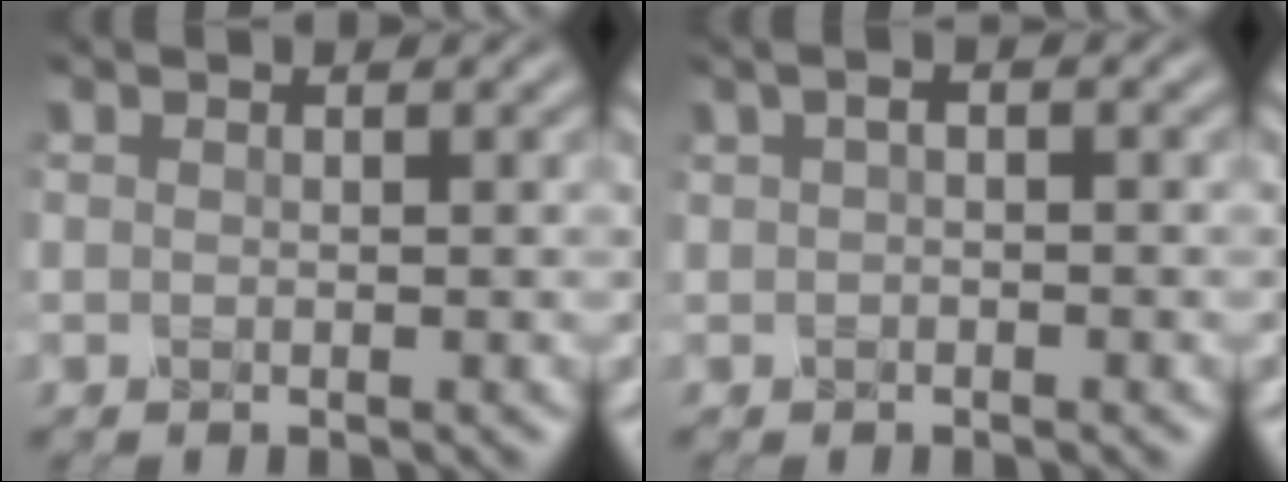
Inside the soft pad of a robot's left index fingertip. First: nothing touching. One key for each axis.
{"total": 1.1, "fx": 0.0, "fy": 0.6, "fz": 0.9, "tx": -0.019, "ty": 0.008, "tz": 0.002}